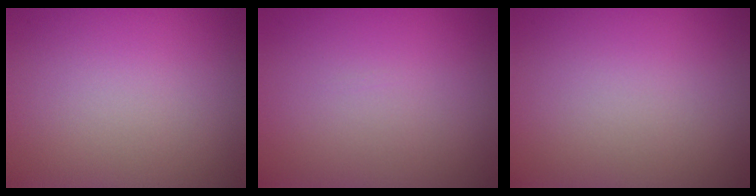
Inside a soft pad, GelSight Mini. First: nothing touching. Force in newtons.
{"total": 0.0}
{"total": 0.0}